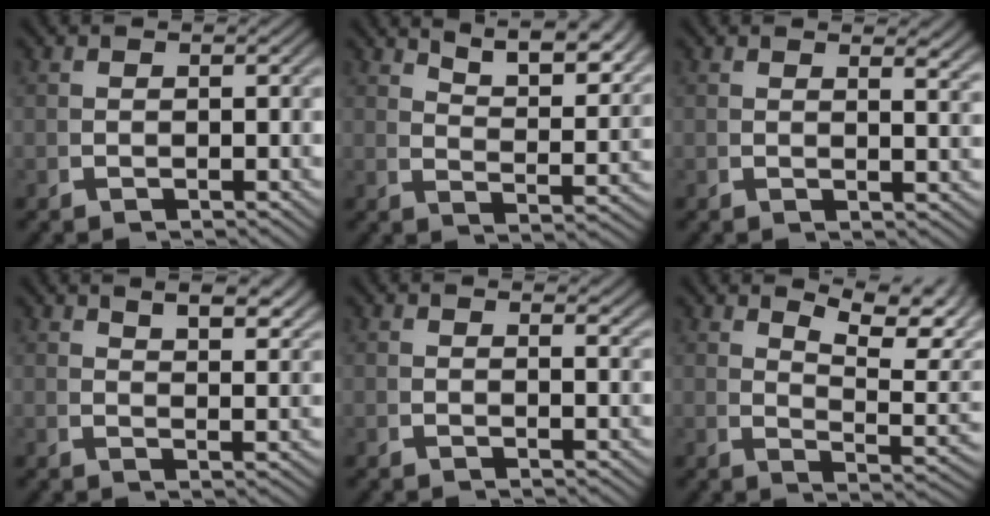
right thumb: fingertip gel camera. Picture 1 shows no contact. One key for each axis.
{"total": 7.6, "fx": 6.1, "fy": 1.7, "fz": 4.2, "tx": -0.052, "ty": 0.016, "tz": 0.097}
{"total": 2.2, "fx": 1.5, "fy": 0.7, "fz": 1.5, "tx": -0.014, "ty": -0.001, "tz": 0.021}
{"total": 4.8, "fx": 3.5, "fy": 1.4, "fz": 3.0, "tx": -0.032, "ty": 0.008, "tz": 0.057}
{"total": 1.7, "fx": 1.3, "fy": 0.6, "fz": 0.8, "tx": -0.008, "ty": 0.000, "tz": 0.017}
{"total": 7.1, "fx": 3.2, "fy": 2.9, "fz": 5.6, "tx": -0.071, "ty": 0.003, "tz": 0.055}